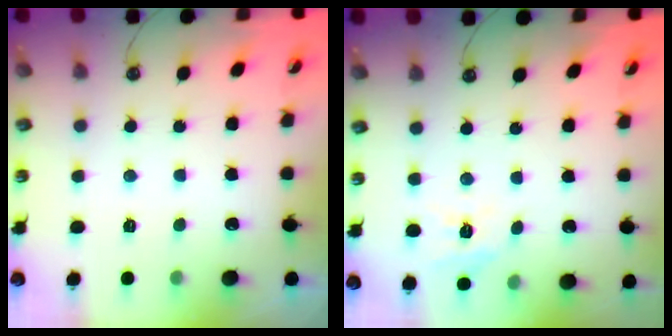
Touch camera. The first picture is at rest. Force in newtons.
{"total": 8.4, "press": 8.3, "slide": 0.9}